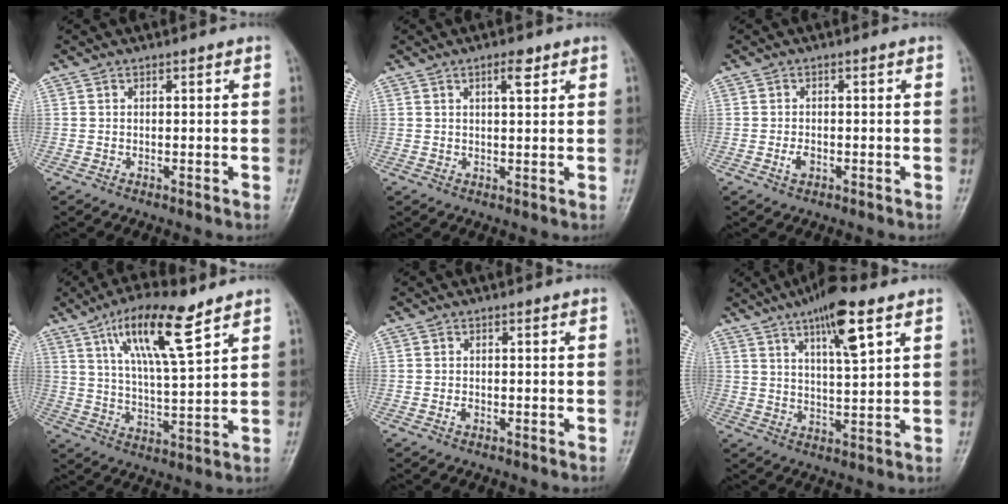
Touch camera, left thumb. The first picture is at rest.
{"total": 3.2, "force": [1.8, 1.1, 2.5], "torque": [-0.034, -0.008, 0.028]}
{"total": 2.0, "force": [-0.7, 1.2, 1.4], "torque": [-0.024, 0.002, -0.011]}
{"total": 13.9, "force": [8.0, 3.3, 10.9], "torque": [-0.182, -0.031, 0.144]}
{"total": 0.9, "force": [-0.4, 0.6, 0.6], "torque": [-0.009, 0.000, -0.007]}
{"total": 10.9, "force": [6.0, 2.4, 8.8], "torque": [-0.140, -0.023, 0.099]}